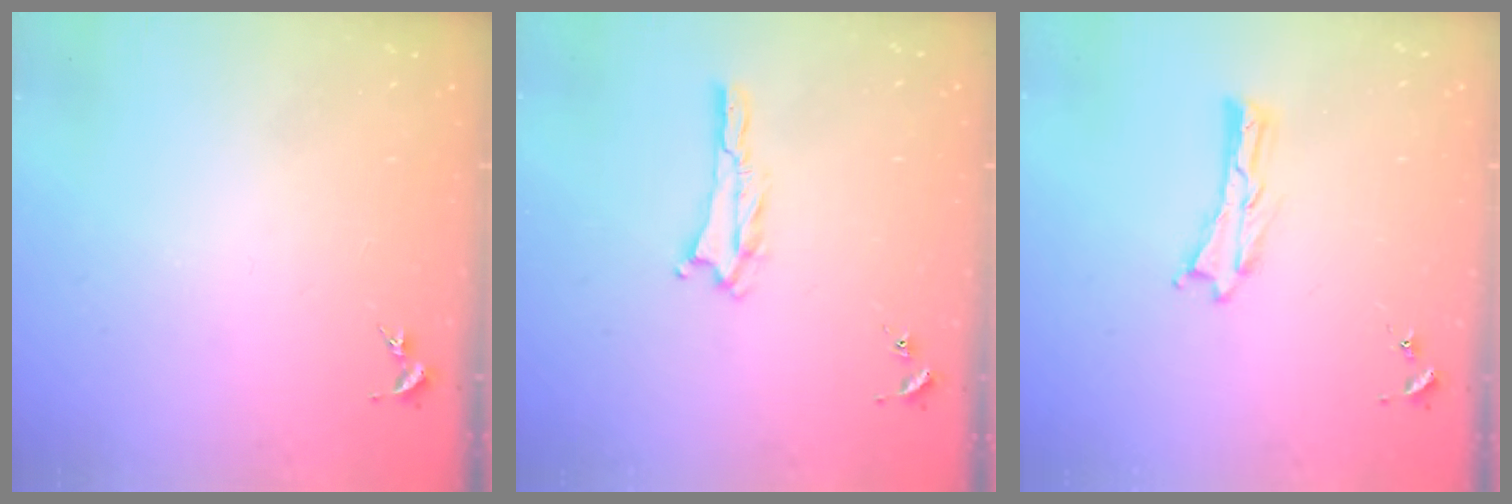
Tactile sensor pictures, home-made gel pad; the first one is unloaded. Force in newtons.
{"total": 1.4, "press": 1.4, "slide": 0.2}
{"total": 0.0}